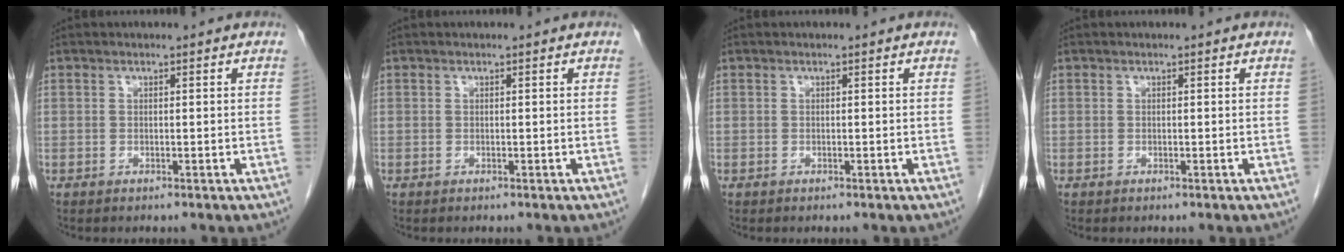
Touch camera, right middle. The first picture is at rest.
{"total": 0.0}
{"total": 0.0}
{"total": 0.0}